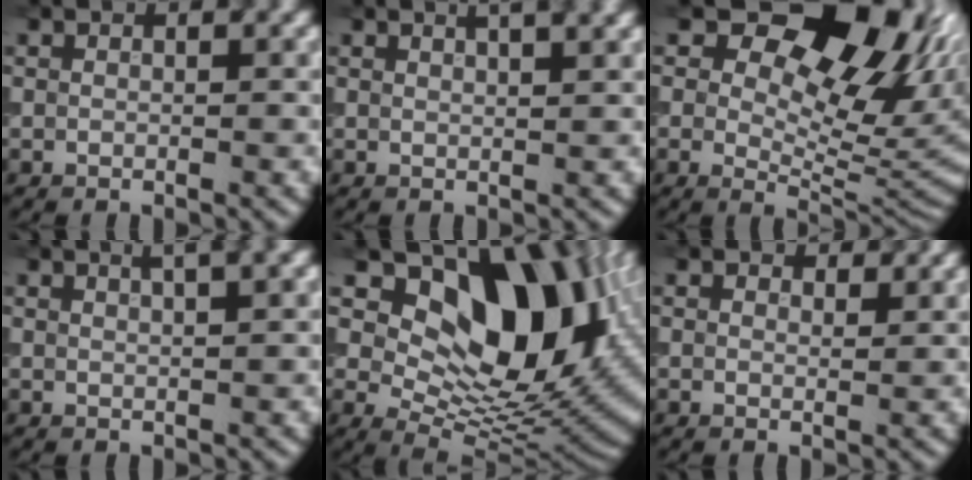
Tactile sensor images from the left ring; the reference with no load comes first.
{"total": 3.9, "force": [2.4, 1.6, 2.6], "torque": [-0.002, 0.022, 0.001]}
{"total": 12.5, "force": [5.6, 7.2, 8.6], "torque": [-0.097, 0.000, 0.081]}
{"total": 3.2, "force": [1.9, 0.9, 2.3], "torque": [-0.012, 0.015, 0.012]}
{"total": 13.4, "force": [4.5, 8.1, 9.7], "torque": [-0.121, -0.006, 0.078]}
{"total": 1.5, "force": [1.3, 0.6, 0.4], "torque": [-0.007, -0.003, 0.014]}